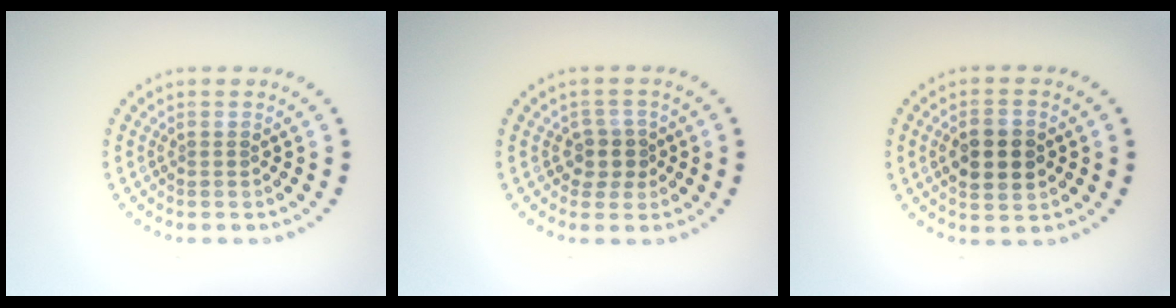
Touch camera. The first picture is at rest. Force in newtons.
{"total": 2.1, "press": 1.8, "slide": 1.1}
{"total": 4.4, "press": 4.4, "slide": 0.2}